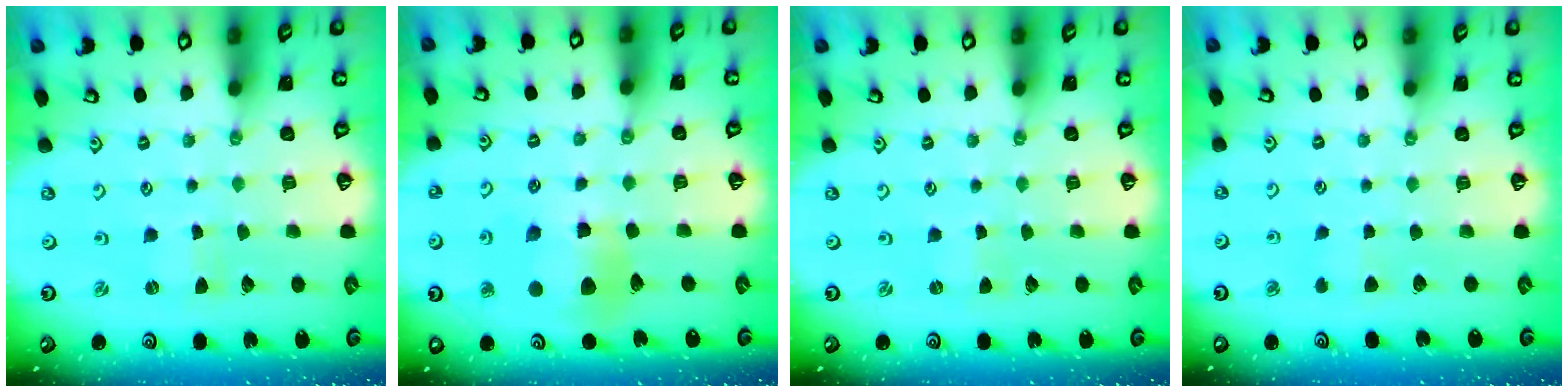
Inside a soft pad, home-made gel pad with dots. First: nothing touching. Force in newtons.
{"total": 11.4, "press": 11.3, "slide": 1.6}
{"total": 0.0}
{"total": 2.8, "press": 2.7, "slide": 0.7}